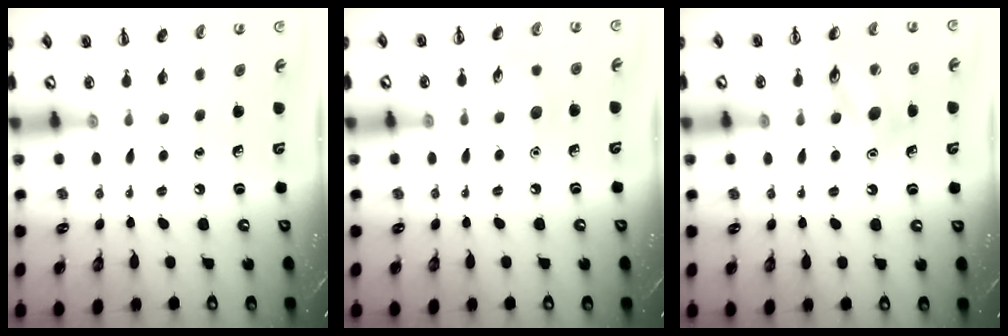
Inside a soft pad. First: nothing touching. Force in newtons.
{"total": 7.2, "press": 7.0, "slide": 1.9}
{"total": 13.4, "press": 13.3, "slide": 1.4}